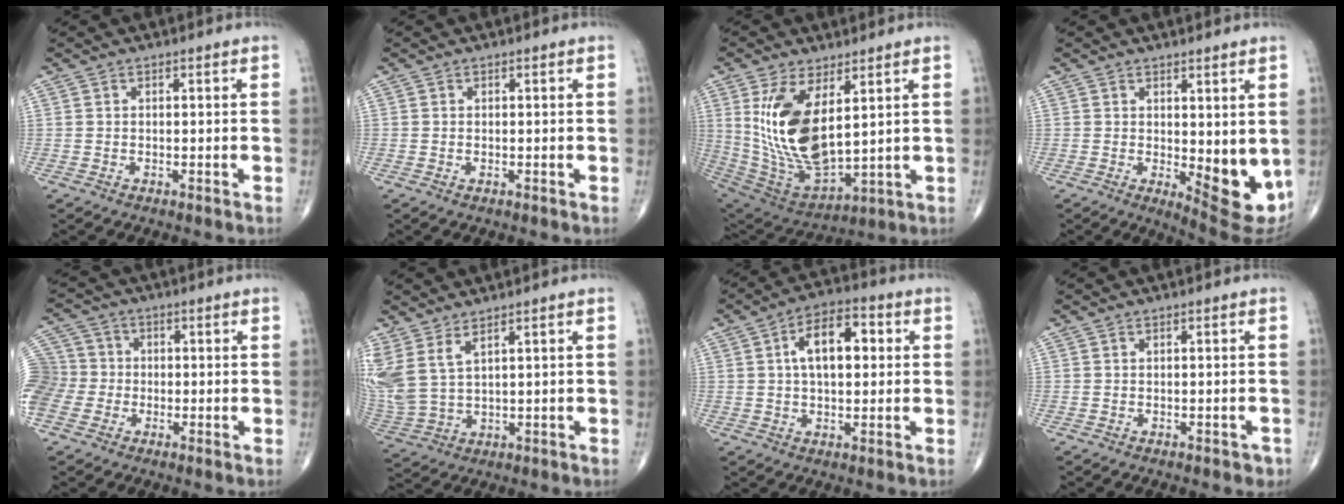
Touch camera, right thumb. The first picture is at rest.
{"total": 0.0}
{"total": 17.5, "force": [4.6, 8.2, 14.8], "torque": [-0.282, -0.028, 0.113]}
{"total": 10.0, "force": [-0.1, 4.1, 9.1], "torque": [-0.097, -0.026, 0.010]}
{"total": 13.5, "force": [-2.5, 12.1, 5.5], "torque": [-0.149, 0.035, -0.048]}
{"total": 10.0, "force": [4.9, 4.3, 7.6], "torque": [-0.197, -0.021, 0.116]}
{"total": 10.6, "force": [2.1, 5.6, 8.8], "torque": [-0.128, 0.018, 0.028]}
{"total": 1.2, "force": [-0.7, 0.8, 0.6], "torque": [0.002, 0.004, -0.008]}